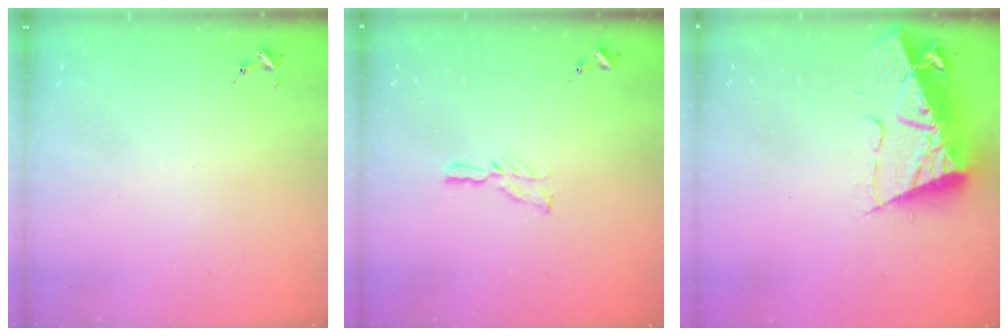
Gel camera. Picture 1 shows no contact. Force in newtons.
{"total": 5.7, "press": 5.7, "slide": 0.1}
{"total": 13.6, "press": 13.6, "slide": 1.1}